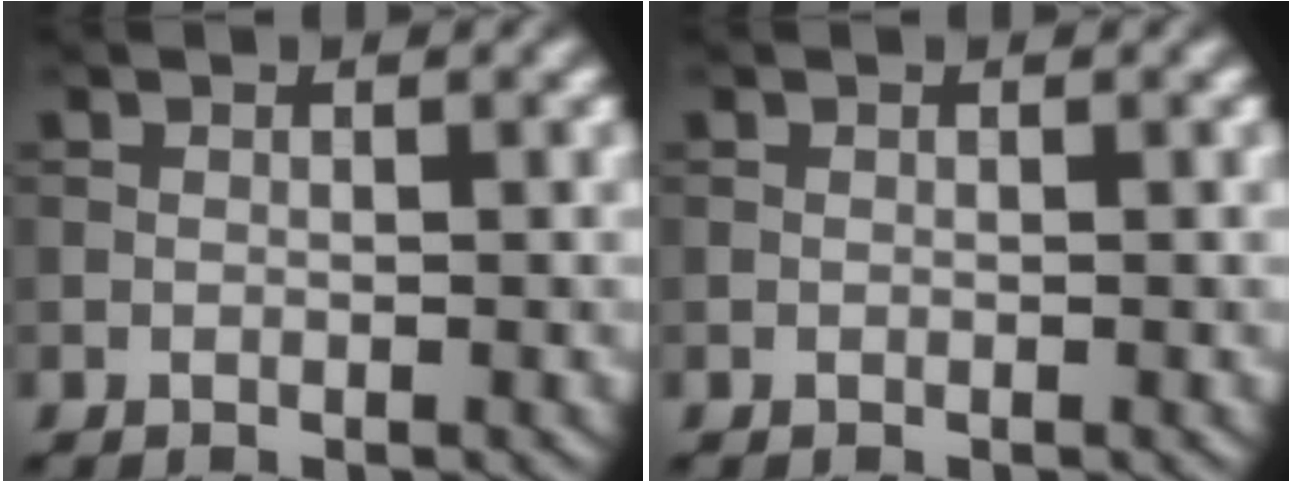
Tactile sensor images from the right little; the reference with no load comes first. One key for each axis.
{"total": 0.0}